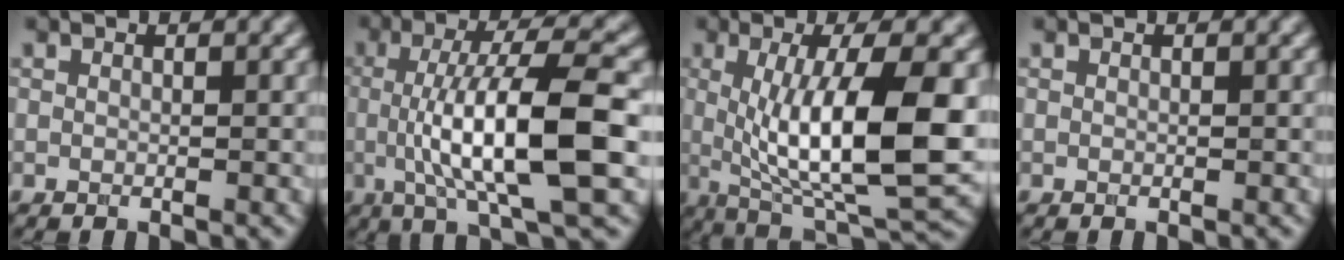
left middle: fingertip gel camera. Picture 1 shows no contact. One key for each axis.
{"total": 10.8, "fx": -0.9, "fy": 2.7, "fz": 10.5, "tx": -0.162, "ty": 0.003, "tz": -0.014}
{"total": 11.5, "fx": -0.1, "fy": 3.1, "fz": 11.0, "tx": -0.171, "ty": -0.013, "tz": 0.006}
{"total": 0.0}